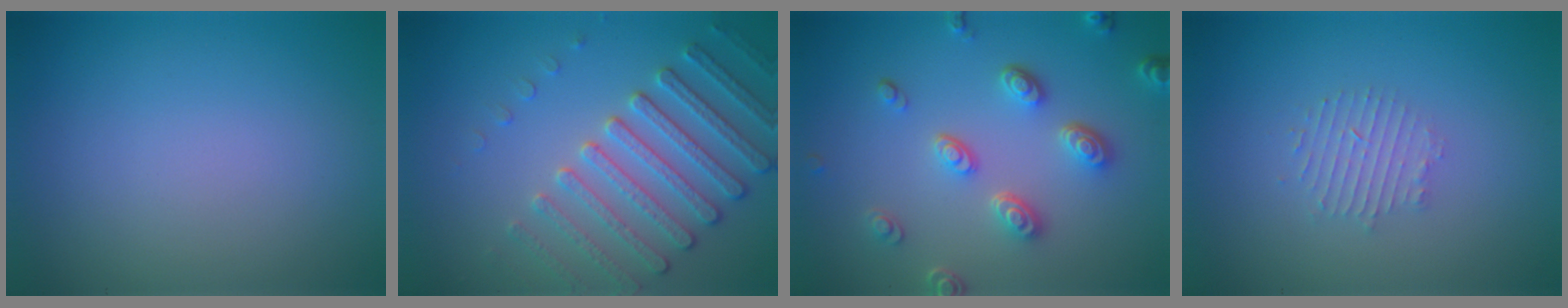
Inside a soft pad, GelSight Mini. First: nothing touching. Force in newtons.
{"total": 4.5, "press": 4.4, "slide": 0.8}
{"total": 4.0, "press": 3.3, "slide": 2.3}
{"total": 1.8, "press": 1.7, "slide": 0.4}